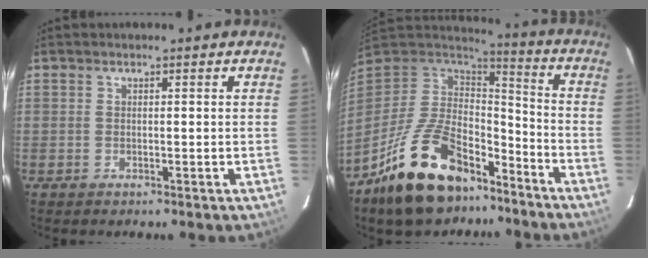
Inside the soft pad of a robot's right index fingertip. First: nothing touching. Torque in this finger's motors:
{"motor_torque": [0.96, -0.93, 0.83, 0.16]}